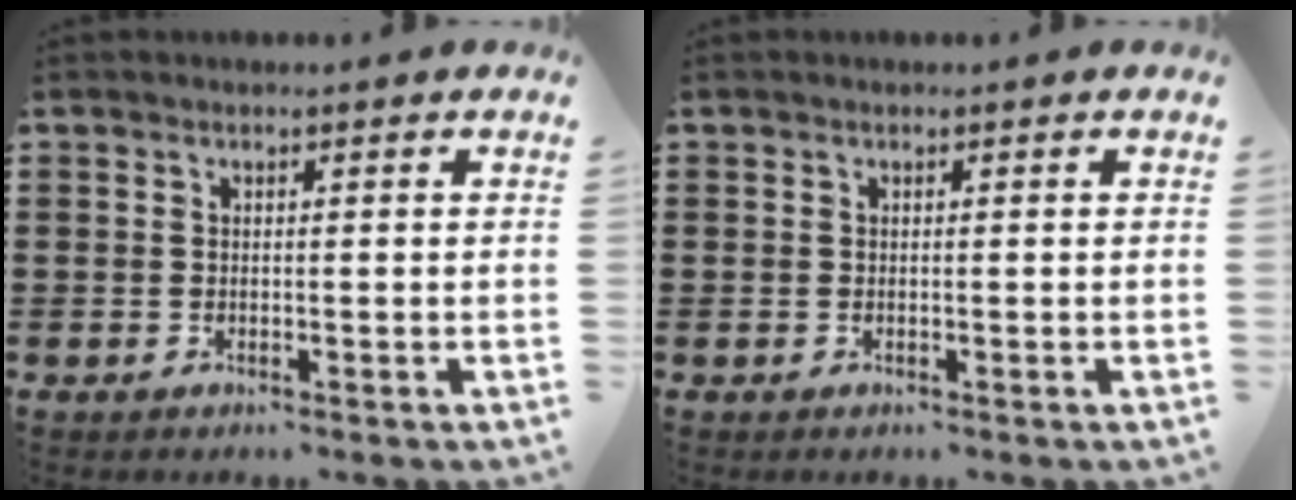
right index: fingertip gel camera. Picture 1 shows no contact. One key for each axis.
{"total": 0.0}